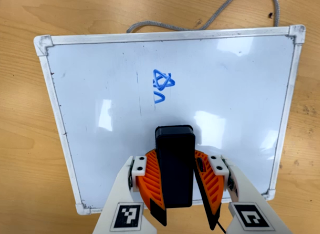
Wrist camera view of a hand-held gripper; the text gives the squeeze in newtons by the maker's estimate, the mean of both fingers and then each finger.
{"total": 9.9, "left": 10.0, "right": 9.7}